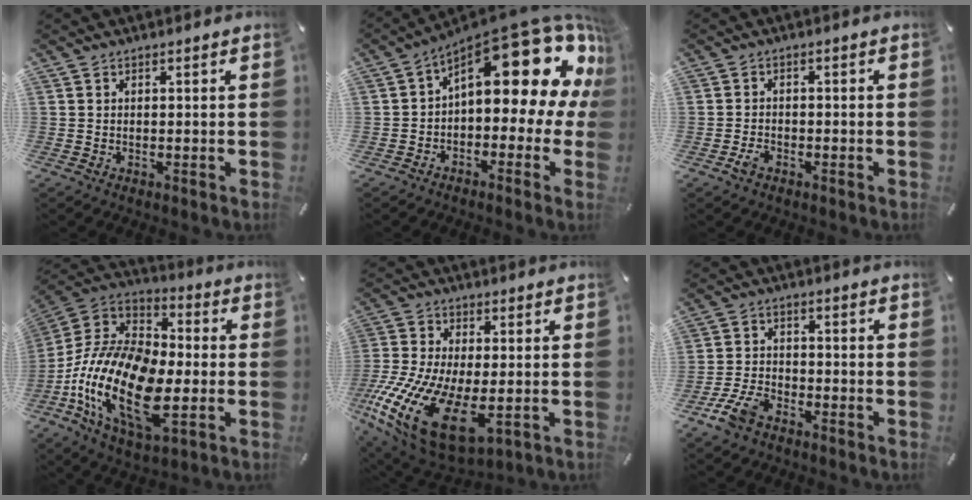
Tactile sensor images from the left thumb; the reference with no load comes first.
{"total": 20.5, "force": [9.6, 8.4, 16.1], "torque": [-0.212, -0.083, 0.159]}
{"total": 2.5, "force": [-1.5, 1.7, 1.0], "torque": [-0.025, 0.006, -0.031]}
{"total": 22.3, "force": [-7.4, 12.2, 17.1], "torque": [-0.383, 0.012, -0.133]}
{"total": 22.5, "force": [-6.2, 11.8, 18.1], "torque": [-0.379, 0.018, -0.089]}
{"total": 7.1, "force": [-4.6, 4.1, 3.5], "torque": [-0.083, 0.016, -0.088]}